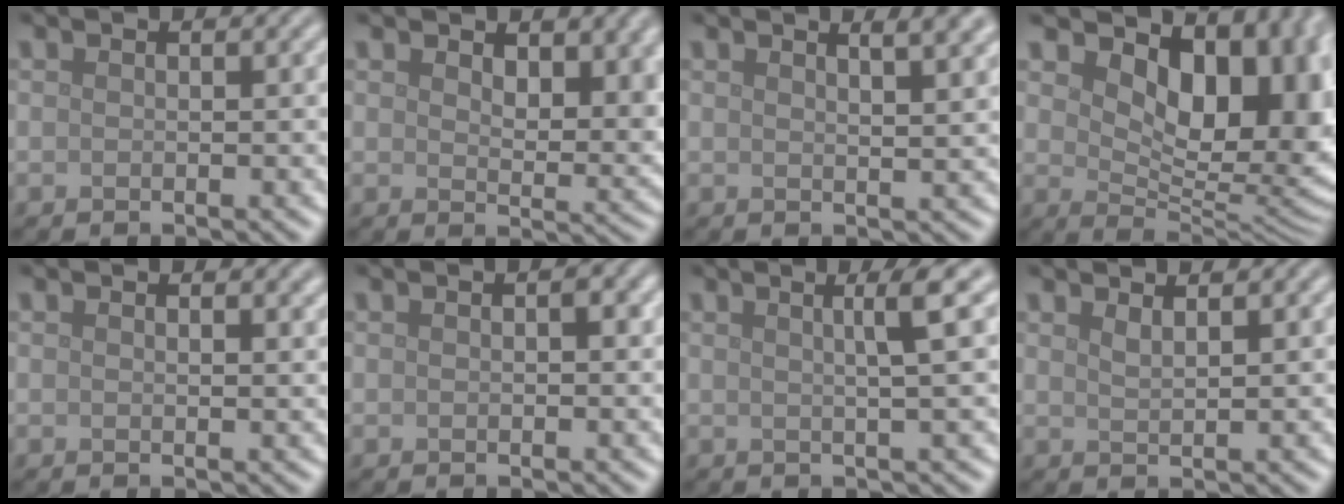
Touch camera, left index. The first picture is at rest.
{"total": 5.5, "force": [2.6, 3.0, 3.7], "torque": [-0.054, -0.009, 0.042]}
{"total": 4.3, "force": [2.7, 1.6, 2.9], "torque": [-0.009, 0.024, 0.014]}
{"total": 12.1, "force": [4.7, 6.5, 9.1], "torque": [-0.116, -0.006, 0.082]}
{"total": 1.0, "force": [0.8, 0.3, 0.5], "torque": [-0.003, 0.000, 0.013]}
{"total": 0.9, "force": [0.2, 0.4, 0.7], "torque": [-0.007, 0.002, 0.003]}
{"total": 3.5, "force": [1.1, 0.4, 3.3], "torque": [-0.048, 0.014, 0.013]}
{"total": 1.4, "force": [1.2, 0.3, 0.7], "torque": [-0.008, 0.002, 0.019]}